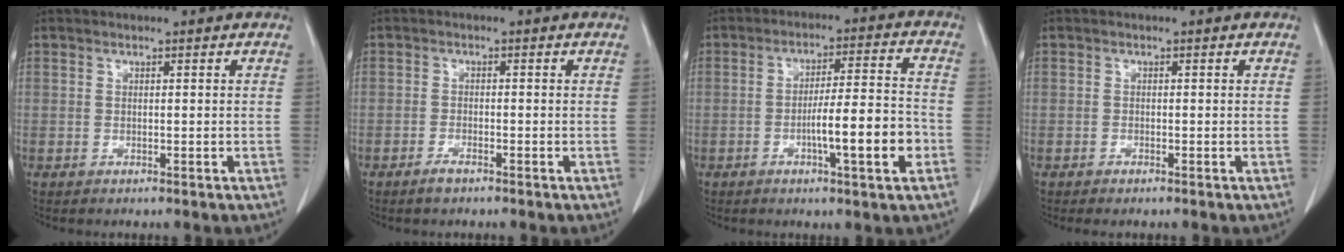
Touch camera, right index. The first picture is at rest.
{"total": 1.7, "force": [-1.4, 0.4, 0.9], "torque": [-0.024, -0.002, -0.023]}
{"total": 10.0, "force": [-3.3, 0.5, 9.4], "torque": [-0.148, 0.004, -0.053]}
{"total": 0.7, "force": [-0.6, 0.1, 0.3], "torque": [-0.010, -0.003, -0.006]}